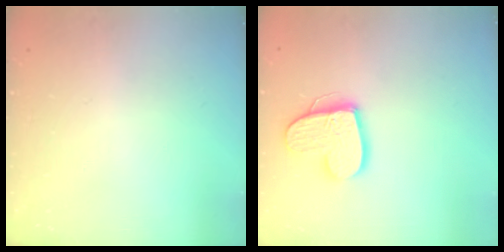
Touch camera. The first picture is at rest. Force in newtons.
{"total": 12.9, "press": 12.9, "slide": 1.0}